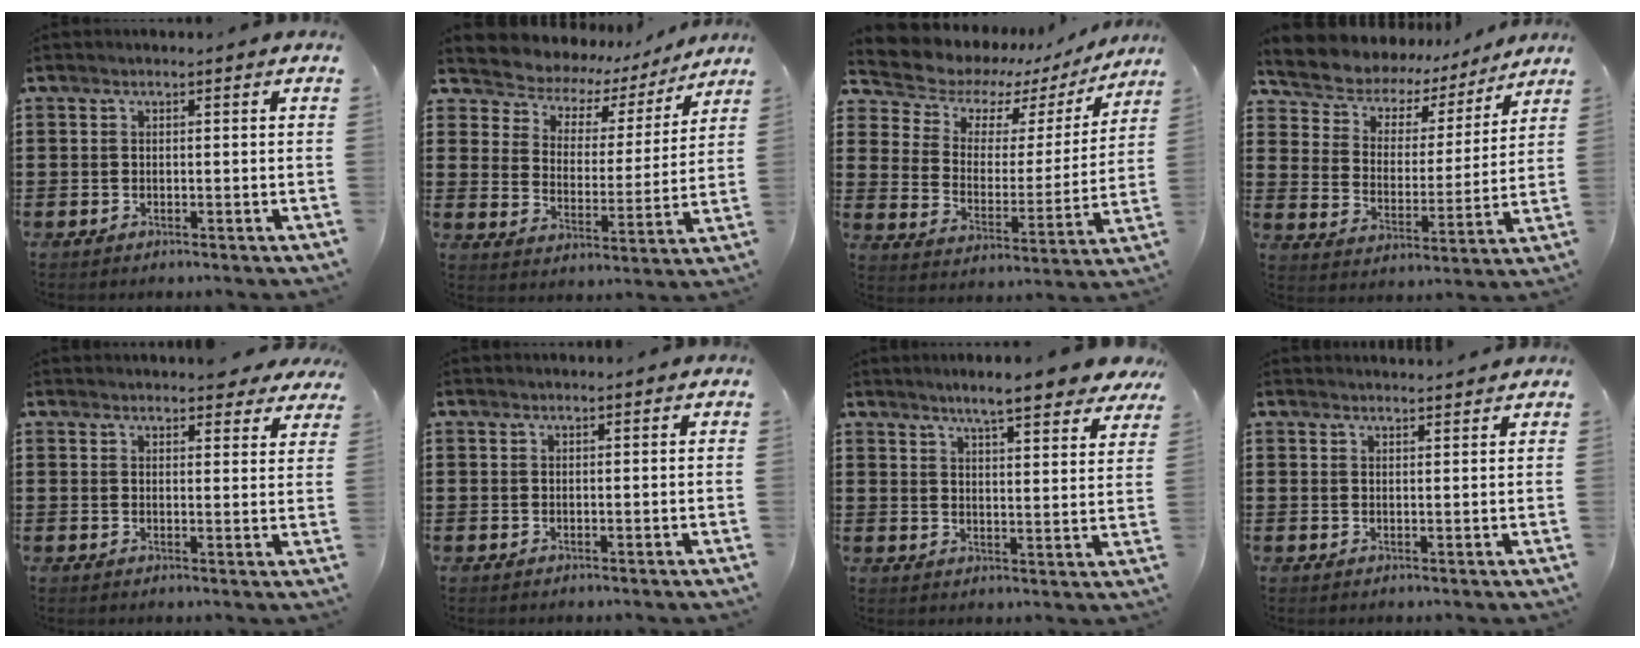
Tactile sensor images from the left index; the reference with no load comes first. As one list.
[{"total": 4.3, "force": [3.6, 2.3, 0.1], "torque": [-0.034, -0.032, 0.055]}, {"total": 6.4, "force": [5.3, 3.4, 0.8], "torque": [-0.055, -0.040, 0.091]}, {"total": 5.5, "force": [4.9, 2.5, 0.0], "torque": [-0.038, -0.038, 0.082]}, {"total": 3.4, "force": [3.2, 0.7, 0.7], "torque": [-0.015, -0.009, 0.058]}, {"total": 0.0}, {"total": 6.2, "force": [5.6, -0.2, 2.8], "torque": [-0.066, -0.023, 0.094]}, {"total": 1.7, "force": [1.7, 0.0, 0.1], "torque": [-0.006, -0.001, 0.033]}]